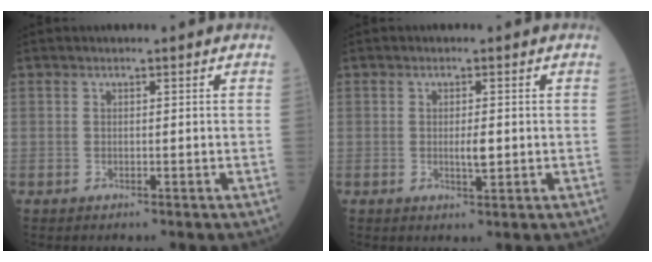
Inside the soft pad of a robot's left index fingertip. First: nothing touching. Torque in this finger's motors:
{"motor_torque": [0.54, 0.14, 0.06, 0.04]}